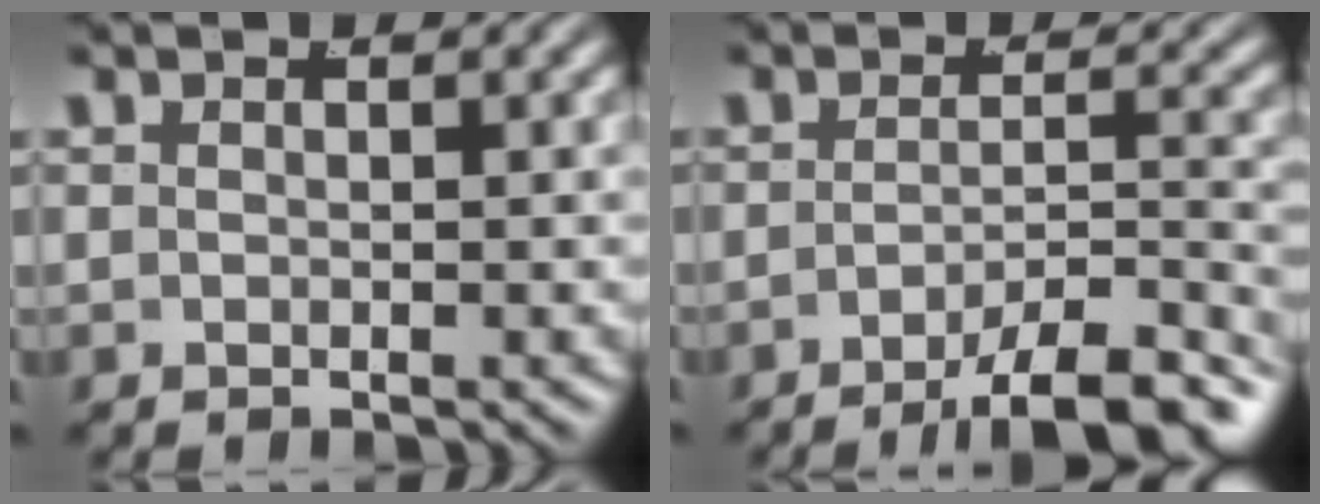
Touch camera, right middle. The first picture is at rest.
{"total": 7.6, "force": [-6.1, 1.2, 4.3], "torque": [-0.048, -0.016, -0.089]}